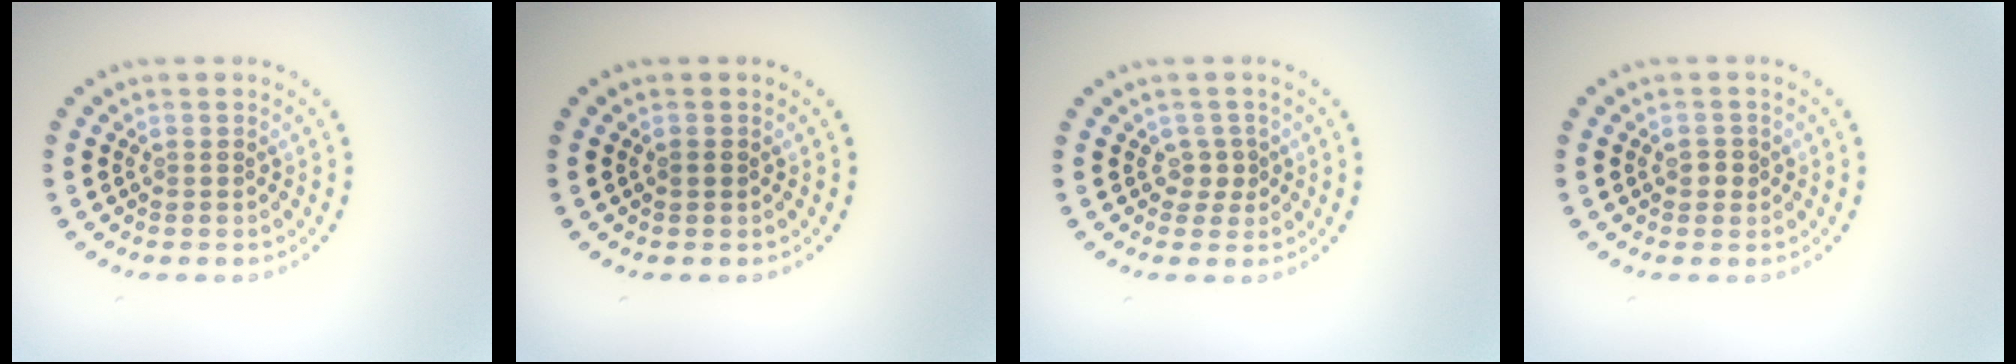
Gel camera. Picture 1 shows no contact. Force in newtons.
{"total": 0.7, "press": 0.7, "slide": 0.2}
{"total": 1.4, "press": 1.1, "slide": 0.9}
{"total": 1.2, "press": 1.1, "slide": 0.4}